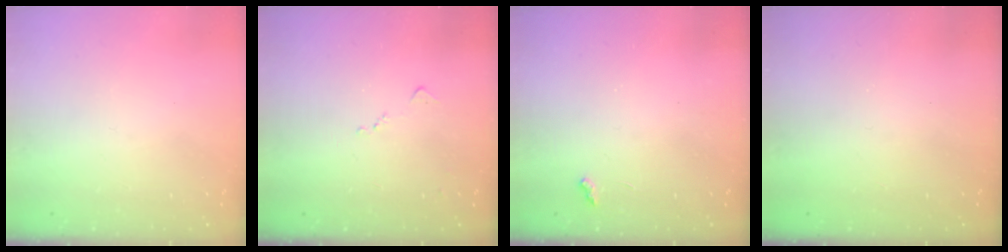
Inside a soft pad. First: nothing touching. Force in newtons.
{"total": 6.1, "press": 6.0, "slide": 0.8}
{"total": 2.3, "press": 2.3, "slide": 0.5}
{"total": 0.9, "press": 0.9, "slide": 0.1}